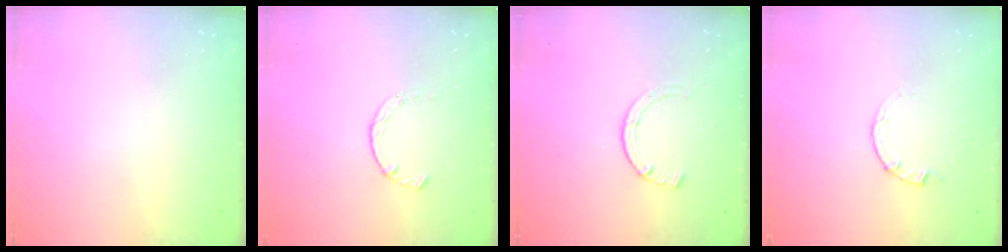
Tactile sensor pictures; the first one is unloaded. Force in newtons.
{"total": 3.7, "press": 3.6, "slide": 0.5}
{"total": 1.2, "press": 1.2, "slide": 0.3}
{"total": 0.9, "press": 0.8, "slide": 0.2}